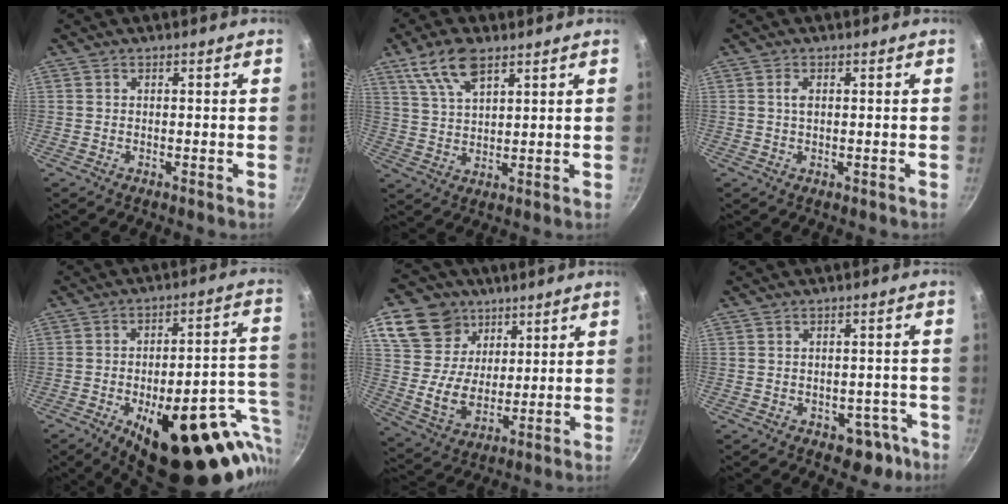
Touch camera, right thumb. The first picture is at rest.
{"total": 9.1, "force": [5.4, 3.8, 6.3], "torque": [-0.118, -0.011, 0.110]}
{"total": 1.8, "force": [0.3, 0.9, 1.5], "torque": [-0.027, 0.001, 0.006]}
{"total": 29.2, "force": [-10.6, 11.8, 24.5], "torque": [-0.275, 0.029, -0.139]}
{"total": 15.6, "force": [7.4, 12.1, 6.4], "torque": [-0.094, -0.026, 0.139]}
{"total": 6.2, "force": [-3.1, 4.4, 3.1], "torque": [0.002, 0.039, -0.019]}